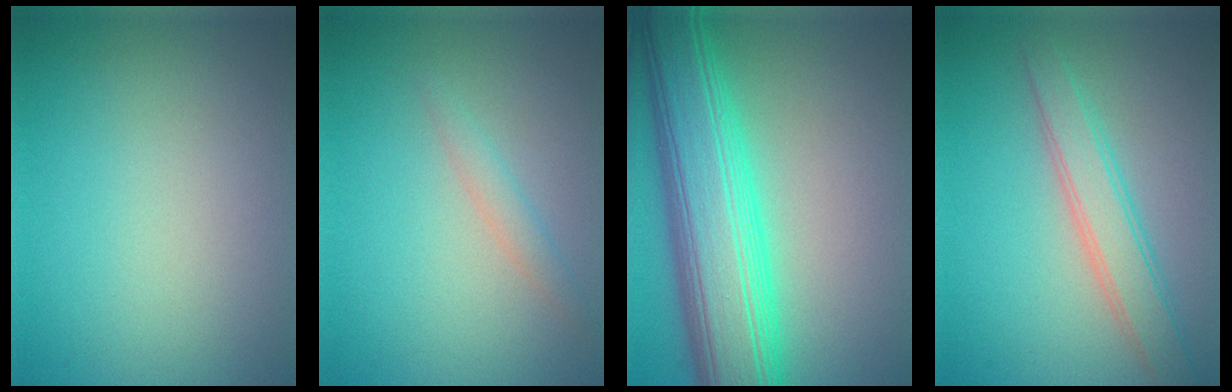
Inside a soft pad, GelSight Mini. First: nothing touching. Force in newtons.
{"total": 2.0, "press": 2.0, "slide": 0.2}
{"total": 10.9, "press": 10.9, "slide": 0.2}
{"total": 3.6, "press": 3.5, "slide": 0.2}